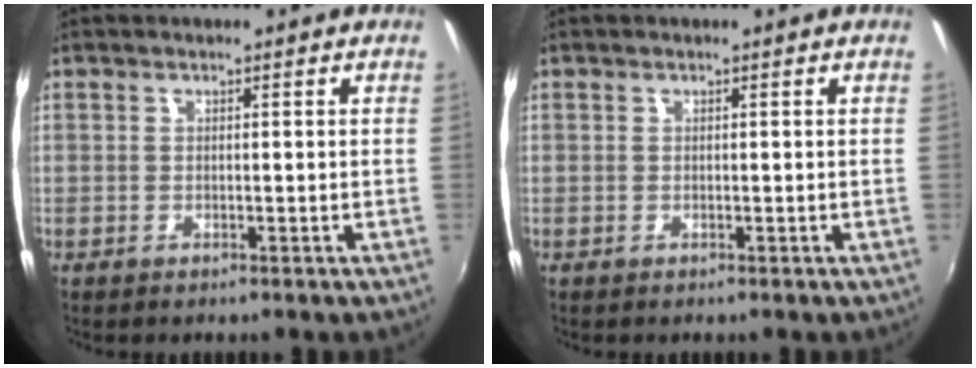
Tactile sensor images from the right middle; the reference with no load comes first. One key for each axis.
{"total": 0.0}